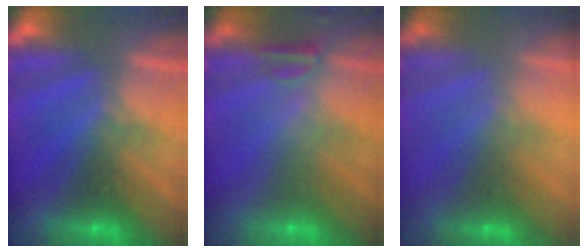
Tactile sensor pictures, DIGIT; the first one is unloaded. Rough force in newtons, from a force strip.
{"total": 2.4}
{"total": 1.7}